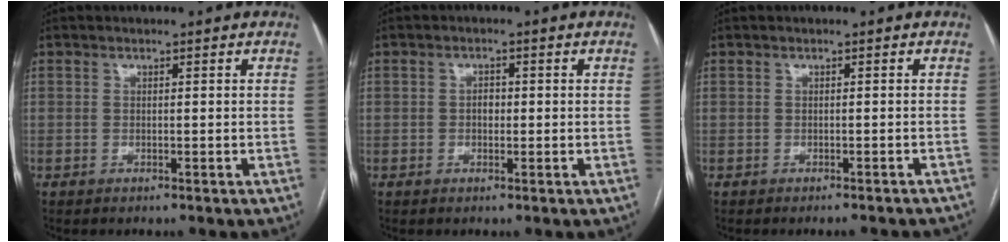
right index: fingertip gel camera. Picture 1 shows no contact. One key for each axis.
{"total": 1.6, "fx": -0.1, "fy": 1.1, "fz": 1.2, "tx": -0.017, "ty": 0.004, "tz": -0.003}
{"total": 6.2, "fx": -5.8, "fy": 0.6, "fz": 1.9, "tx": -0.015, "ty": -0.010, "tz": -0.063}